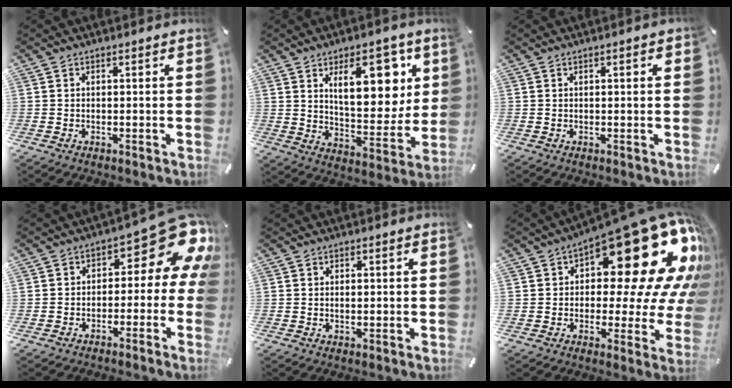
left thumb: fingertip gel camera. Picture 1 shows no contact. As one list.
[{"total": 17.5, "force": [7.8, 8.4, 13.3], "torque": [-0.180, -0.027, 0.125]}, {"total": 1.6, "force": [0.3, 0.3, 1.6], "torque": [-0.021, -0.002, 0.002]}, {"total": 12.2, "force": [4.9, 6.2, 9.2], "torque": [-0.105, -0.043, 0.077]}, {"total": 0.8, "force": [0.1, 0.4, 0.8], "torque": [-0.015, 0.001, 0.001]}, {"total": 28.8, "force": [12.6, 11.8, 23.0], "torque": [-0.299, -0.104, 0.214]}]